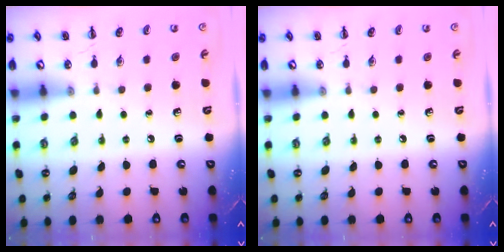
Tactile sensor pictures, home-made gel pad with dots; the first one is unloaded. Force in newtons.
{"total": 0.0}